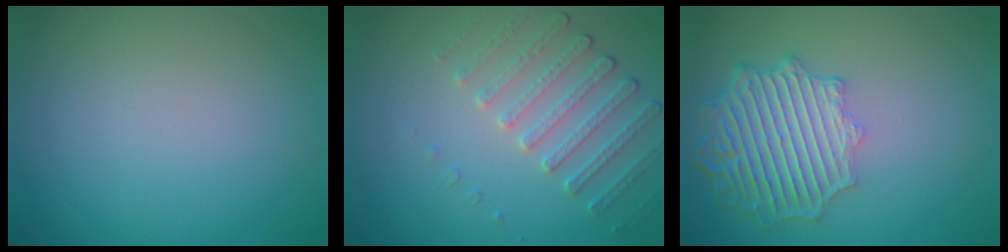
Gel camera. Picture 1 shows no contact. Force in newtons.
{"total": 2.5, "press": 2.2, "slide": 1.3}
{"total": 6.5, "press": 4.9, "slide": 4.1}